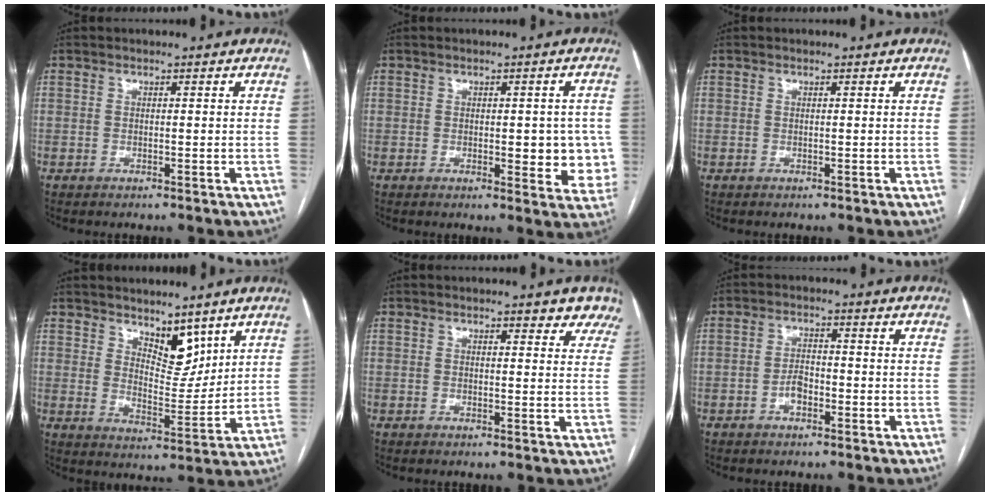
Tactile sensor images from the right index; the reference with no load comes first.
{"total": 7.2, "force": [-0.5, 3.4, 6.3], "torque": [-0.053, 0.006, -0.001]}
{"total": 0.0}
{"total": 6.7, "force": [4.7, 3.0, 3.8], "torque": [-0.058, -0.010, 0.086]}
{"total": 4.9, "force": [4.2, 1.7, 1.9], "torque": [0.001, -0.009, 0.030]}
{"total": 2.8, "force": [-1.4, 1.4, 2.0], "torque": [-0.035, 0.007, -0.026]}